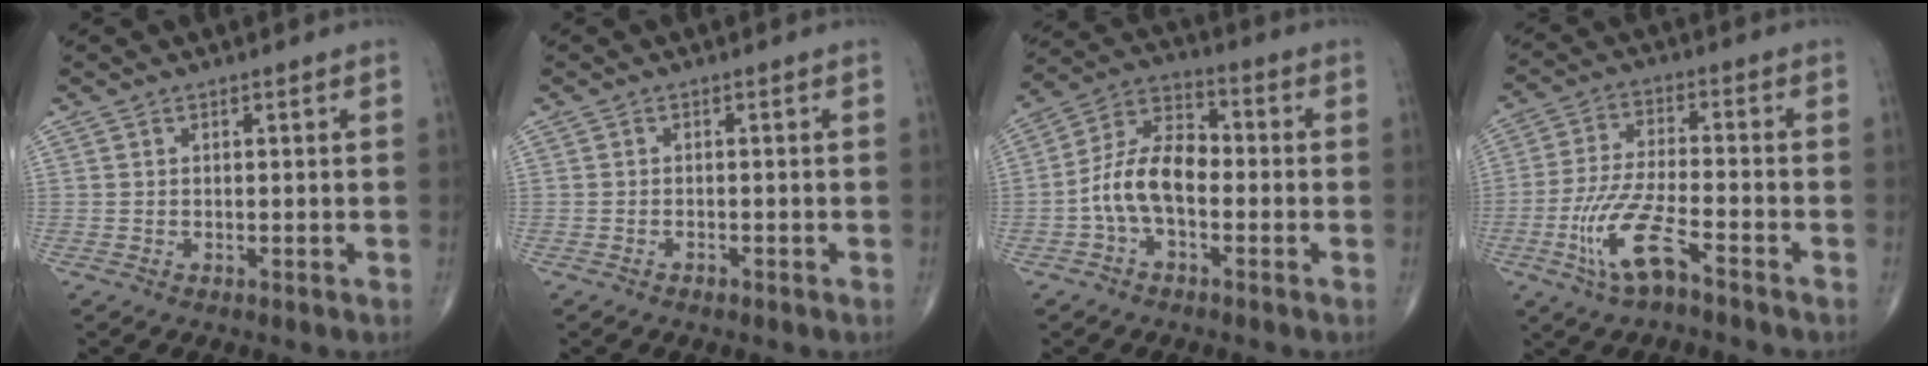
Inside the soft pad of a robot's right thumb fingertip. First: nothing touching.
{"total": 0.7, "force": [-0.6, 0.4, 0.3], "torque": [-0.007, 0.002, -0.011]}
{"total": 10.7, "force": [-2.1, 6.0, 8.6], "torque": [-0.155, 0.041, -0.051]}
{"total": 10.8, "force": [-5.6, 2.9, 8.7], "torque": [-0.195, 0.024, -0.105]}